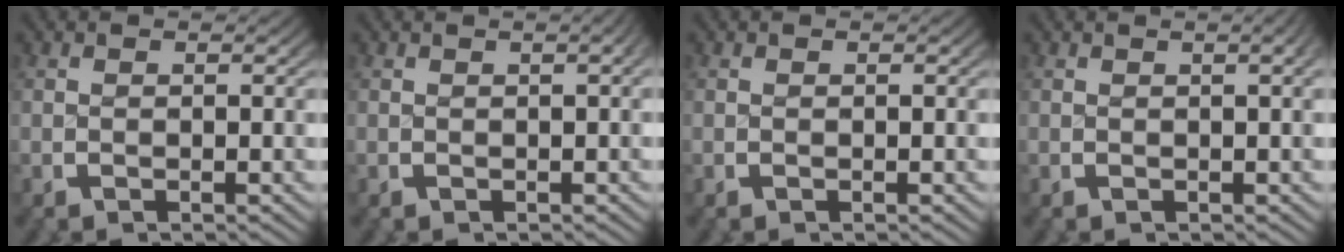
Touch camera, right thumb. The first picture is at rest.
{"total": 0.9, "force": [0.1, 0.2, 0.9], "torque": [-0.010, 0.005, 0.002]}
{"total": 0.0}
{"total": 1.3, "force": [0.3, 0.3, 1.3], "torque": [-0.014, 0.004, 0.005]}